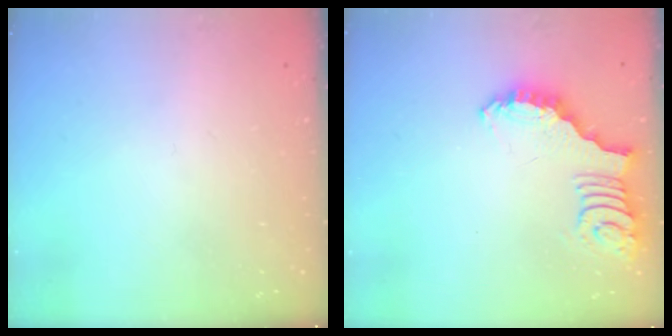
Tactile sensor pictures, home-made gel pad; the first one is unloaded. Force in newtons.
{"total": 2.6, "press": 2.5, "slide": 0.5}